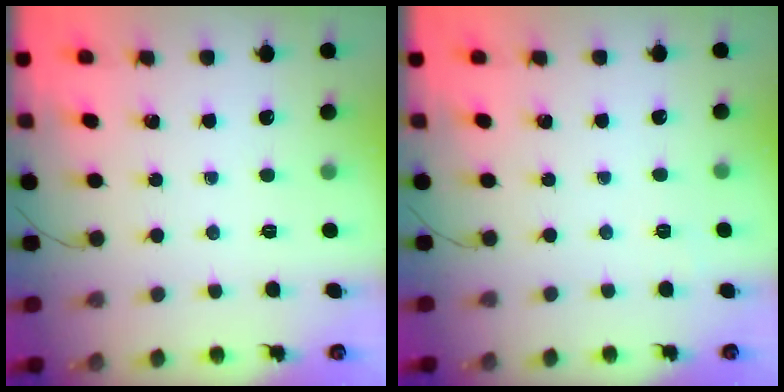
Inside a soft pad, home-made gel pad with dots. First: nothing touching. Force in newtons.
{"total": 5.9, "press": 5.8, "slide": 1.4}